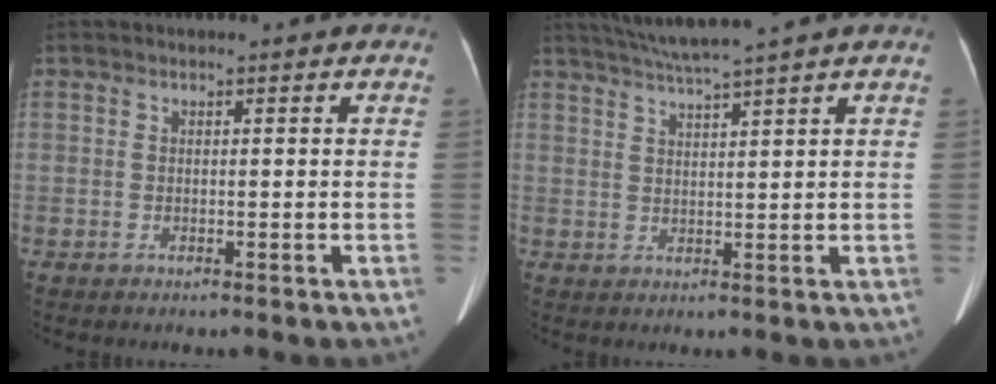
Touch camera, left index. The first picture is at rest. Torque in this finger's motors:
{"motor_torque": [0.46, -0.68, 0.06, 0.06]}